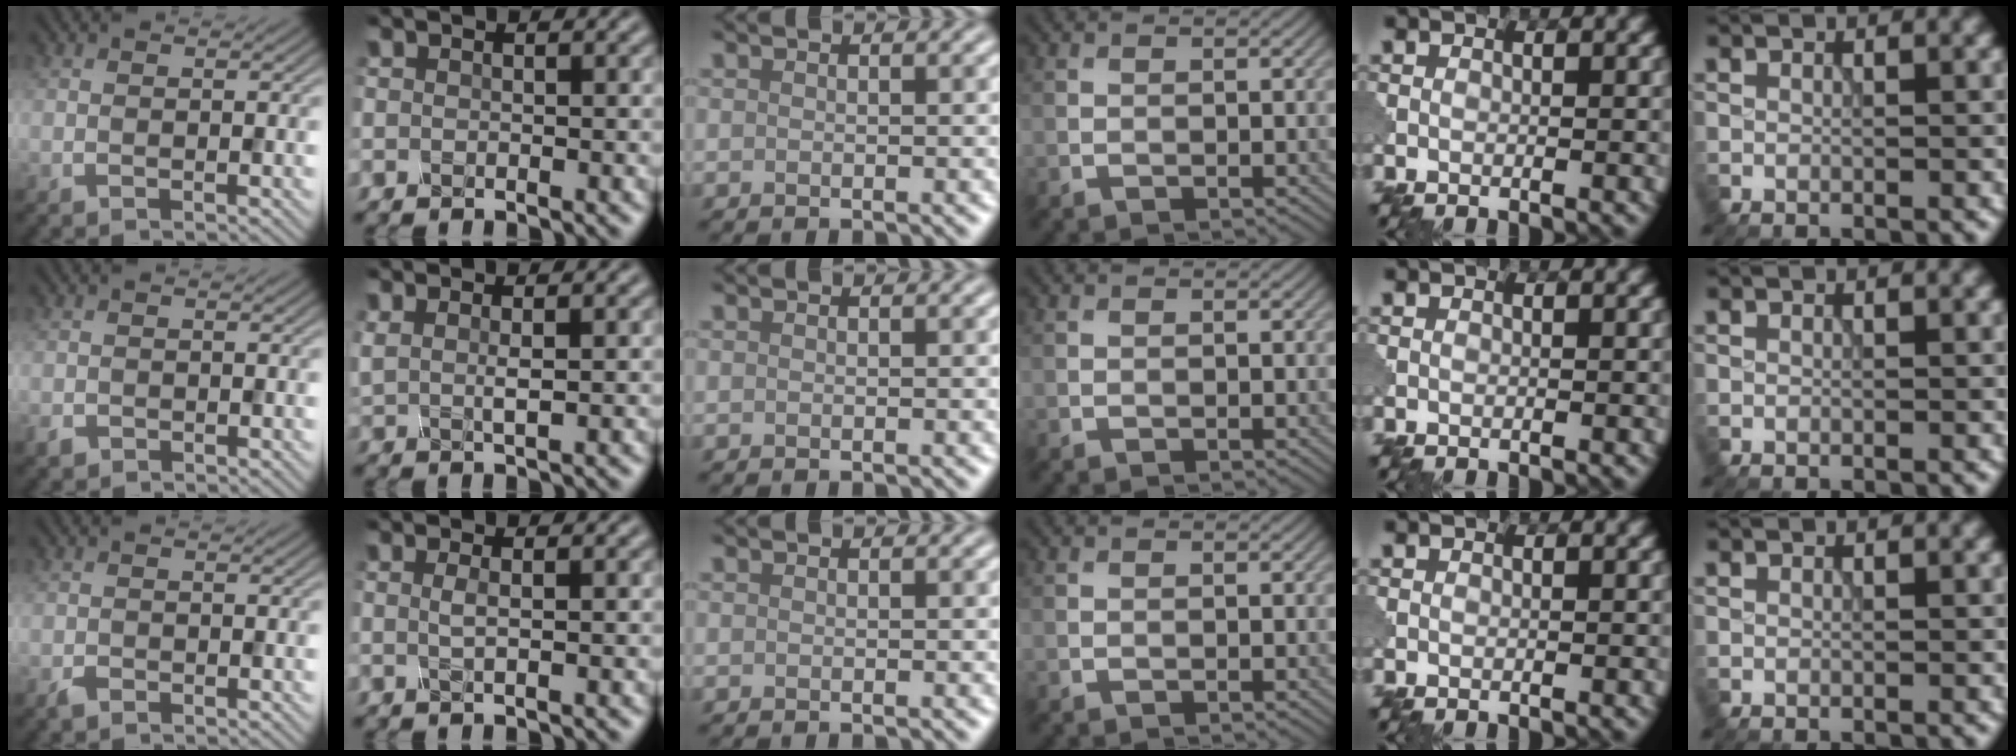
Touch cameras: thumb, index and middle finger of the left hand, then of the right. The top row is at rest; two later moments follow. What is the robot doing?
{"motion": "squeeze", "object": "clothespin"}